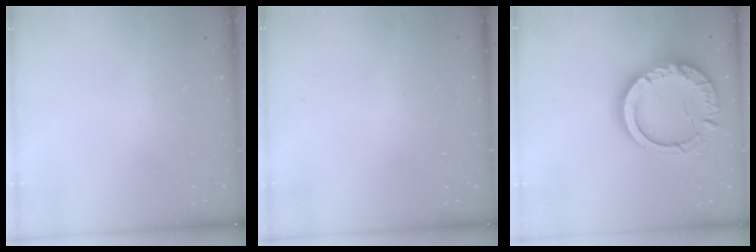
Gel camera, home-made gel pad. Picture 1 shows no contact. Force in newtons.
{"total": 2.5, "press": 2.5, "slide": 0.2}
{"total": 19.7, "press": 19.6, "slide": 1.7}